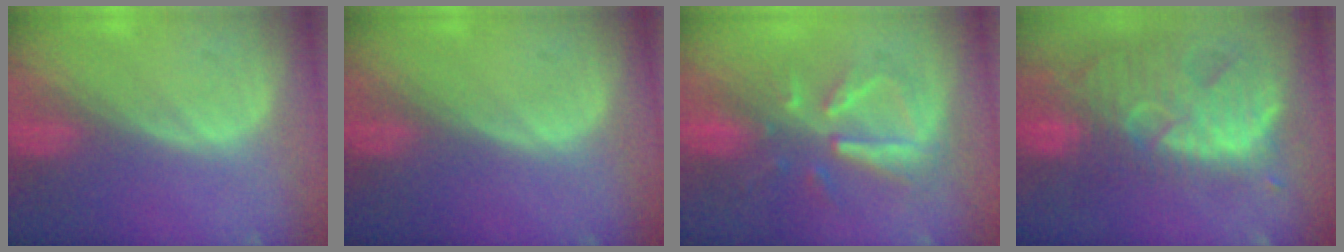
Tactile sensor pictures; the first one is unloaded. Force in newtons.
{"total": 0.0}
{"total": 8.0, "press": 7.4, "slide": 3.0}
{"total": 13.4, "press": 11.5, "slide": 6.9}